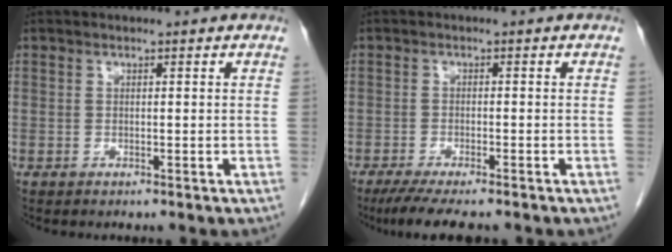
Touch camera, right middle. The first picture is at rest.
{"total": 7.8, "force": [-6.4, 1.0, 4.3], "torque": [-0.062, -0.015, -0.099]}